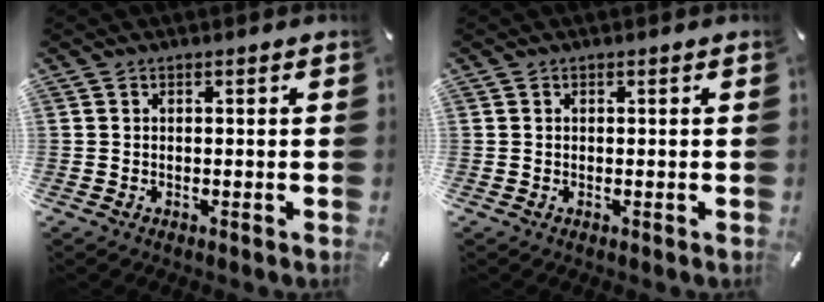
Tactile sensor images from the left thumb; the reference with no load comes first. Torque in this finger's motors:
{"motor_torque": [-0.06, 0.14, 0.04, 0.03, 0.00]}